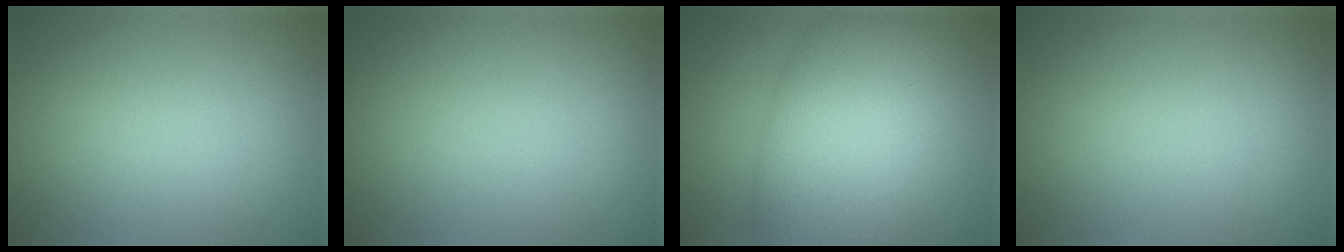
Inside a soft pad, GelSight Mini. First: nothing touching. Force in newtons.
{"total": 0.0}
{"total": 10.1, "press": 10.1, "slide": 0.3}
{"total": 0.0}